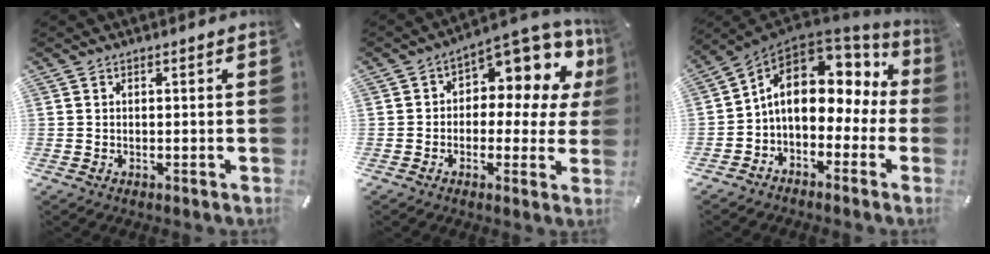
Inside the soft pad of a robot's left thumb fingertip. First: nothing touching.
{"total": 9.9, "force": [4.4, 5.8, 6.7], "torque": [-0.085, -0.045, 0.074]}
{"total": 12.4, "force": [1.8, 8.7, 8.6], "torque": [-0.158, -0.002, 0.029]}